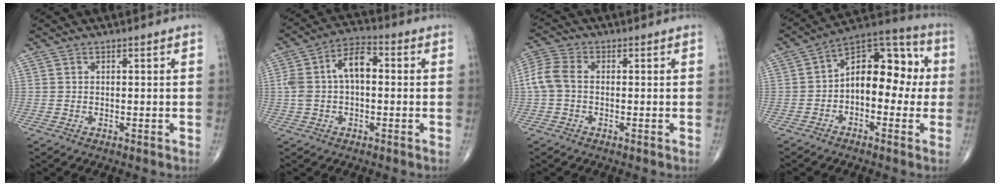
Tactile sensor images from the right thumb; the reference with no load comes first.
{"total": 9.7, "force": [0.7, 5.5, 8.0], "torque": [-0.160, 0.036, 0.008]}
{"total": 5.8, "force": [-0.3, 3.9, 4.3], "torque": [-0.104, 0.016, -0.015]}
{"total": 13.9, "force": [-0.4, 8.4, 11.1], "torque": [-0.118, 0.047, -0.024]}